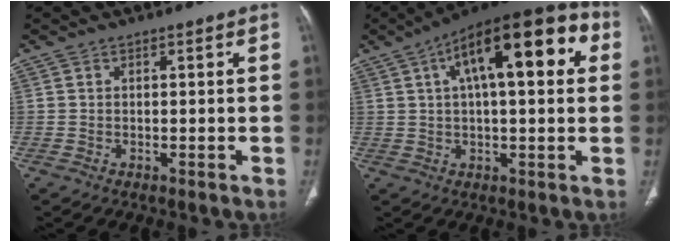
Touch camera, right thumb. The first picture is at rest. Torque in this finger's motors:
{"motor_torque": [0.29, 4.27, 1.17, -0.06, 0.16]}